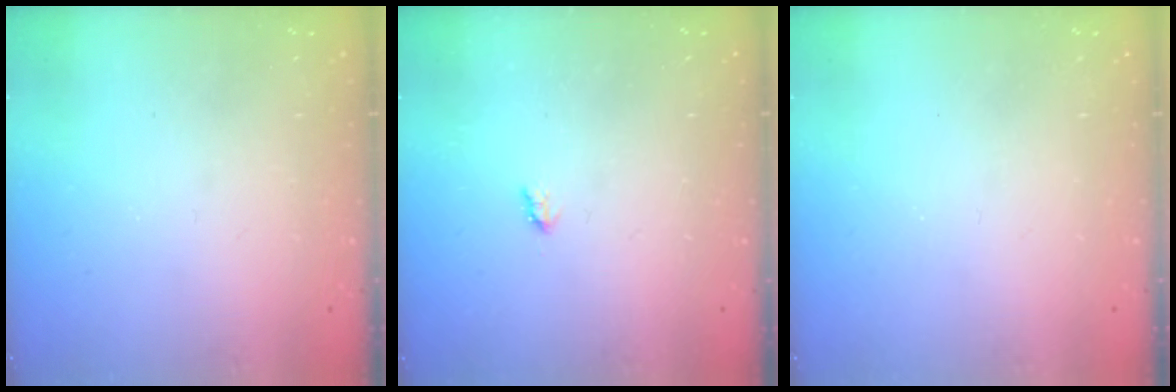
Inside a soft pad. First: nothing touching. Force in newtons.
{"total": 1.9, "press": 1.9, "slide": 0.3}
{"total": 0.0}